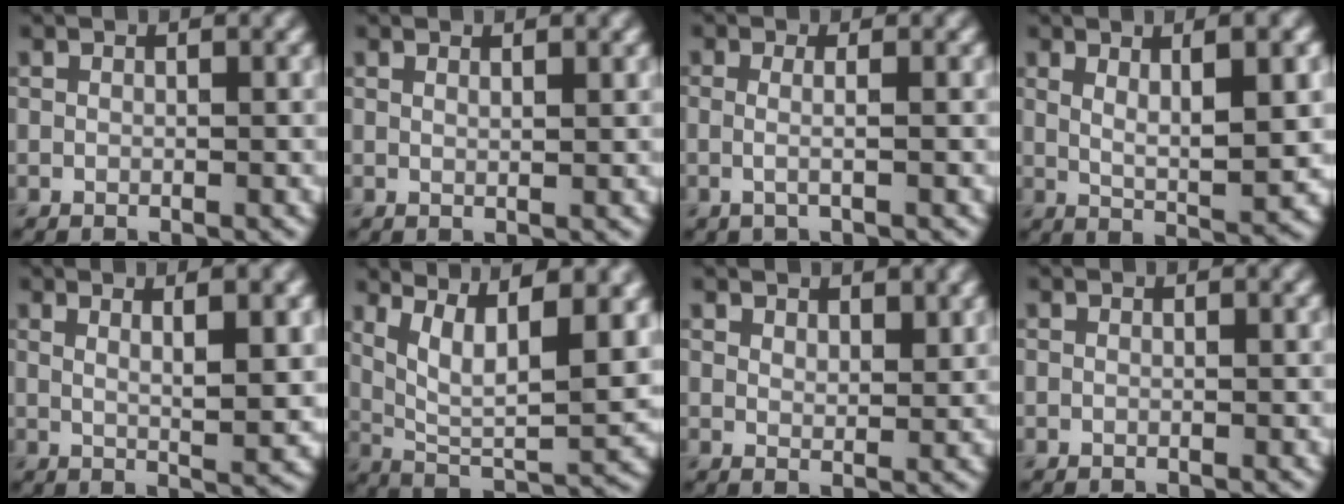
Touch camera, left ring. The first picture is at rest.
{"total": 1.1, "force": [0.7, 0.3, 0.8], "torque": [-0.008, 0.002, 0.011]}
{"total": 1.7, "force": [-0.1, 0.6, 1.6], "torque": [-0.026, -0.005, -0.011]}
{"total": 5.3, "force": [1.6, 1.3, 4.9], "torque": [-0.074, -0.008, 0.029]}
{"total": 4.8, "force": [1.7, 1.2, 4.4], "torque": [-0.056, -0.007, 0.027]}
{"total": 10.3, "force": [4.3, 3.1, 8.9], "torque": [-0.147, 0.005, 0.072]}
{"total": 2.3, "force": [1.7, 1.1, 1.0], "torque": [-0.018, -0.002, 0.032]}
{"total": 0.0}